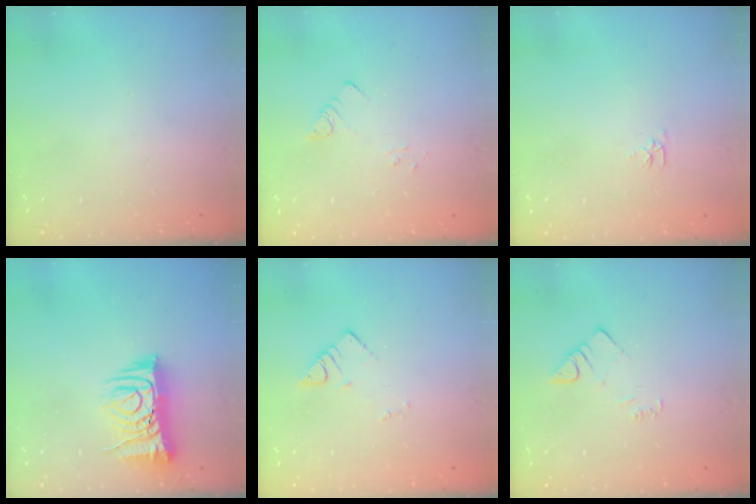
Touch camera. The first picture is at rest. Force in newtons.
{"total": 5.3, "press": 5.2, "slide": 0.6}
{"total": 2.8, "press": 2.7, "slide": 0.4}
{"total": 10.1, "press": 10.0, "slide": 1.4}
{"total": 2.7, "press": 2.7, "slide": 0.4}
{"total": 4.5, "press": 4.5, "slide": 0.5}